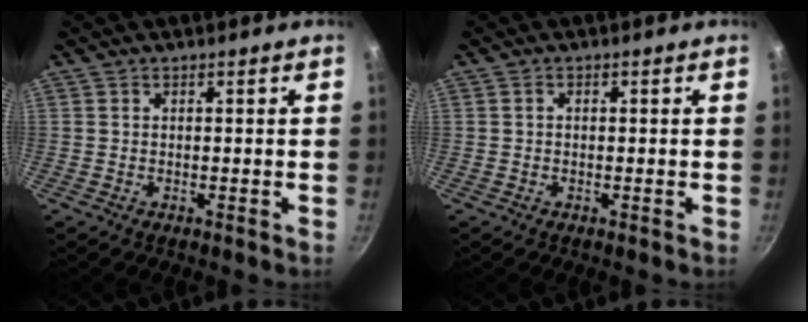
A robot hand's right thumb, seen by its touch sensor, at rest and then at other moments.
{"total": 0.7, "force": [0.0, 0.5, 0.4], "torque": [-0.008, 0.006, 0.001]}